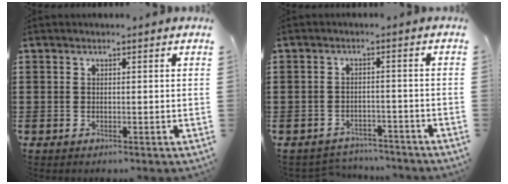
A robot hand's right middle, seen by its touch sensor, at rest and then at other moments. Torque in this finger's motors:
{"motor_torque": [-0.16, 0.02, 0.00, -0.01]}